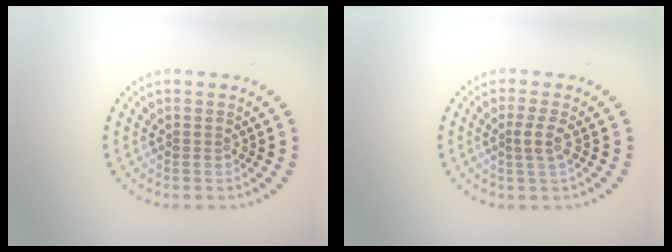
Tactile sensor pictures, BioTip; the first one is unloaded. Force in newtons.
{"total": 1.7, "press": 1.2, "slide": 1.1}